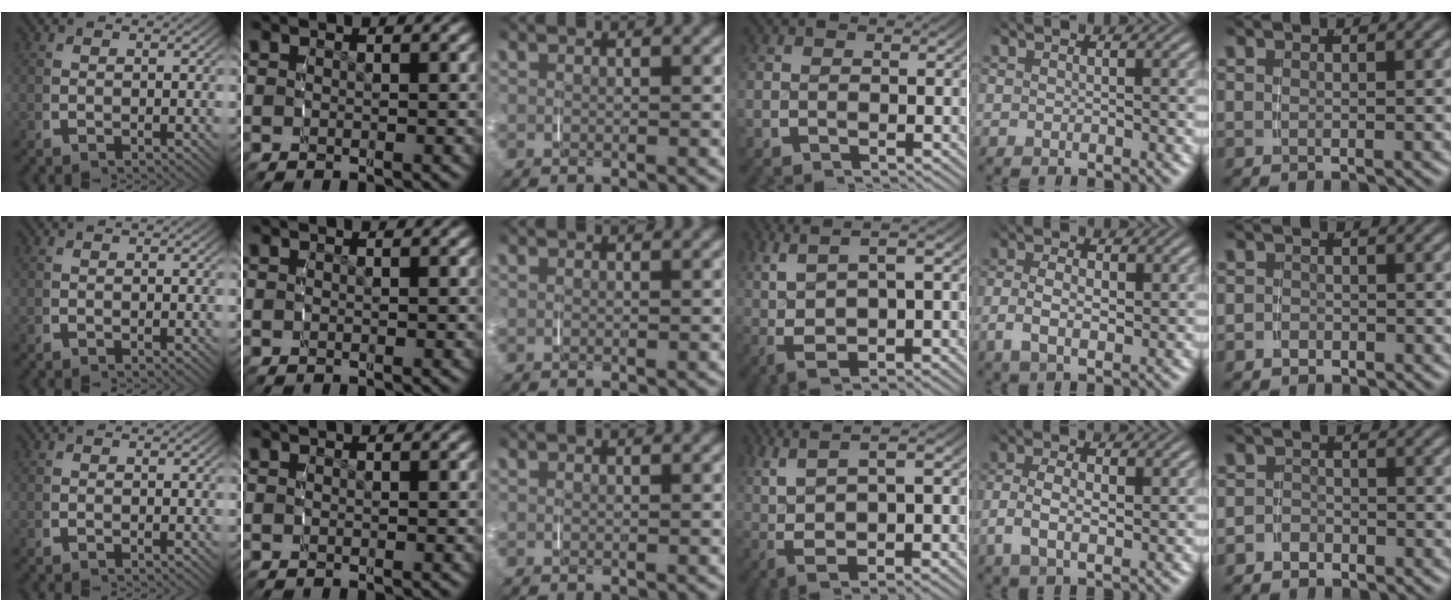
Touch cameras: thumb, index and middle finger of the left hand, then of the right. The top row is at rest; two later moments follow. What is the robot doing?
{"motion": "grasp_and_lifting", "object": "jacket"}